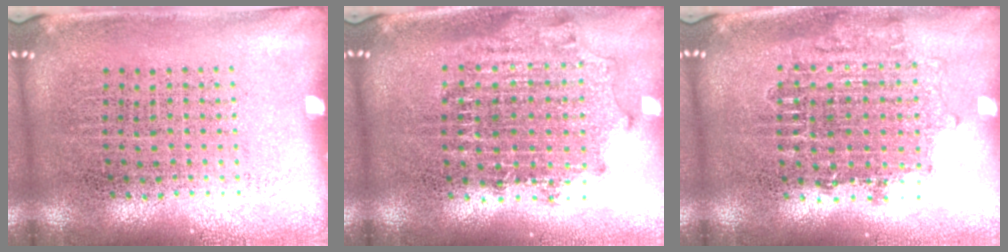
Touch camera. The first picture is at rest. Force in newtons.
{"total": 1.8, "press": 1.5, "slide": 1.1}
{"total": 1.6, "press": 1.3, "slide": 0.9}